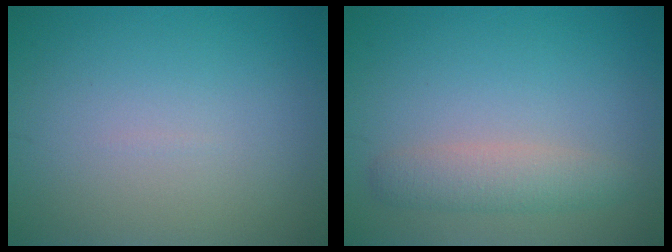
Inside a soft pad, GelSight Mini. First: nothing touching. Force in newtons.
{"total": 2.7, "press": 2.7, "slide": 0.1}